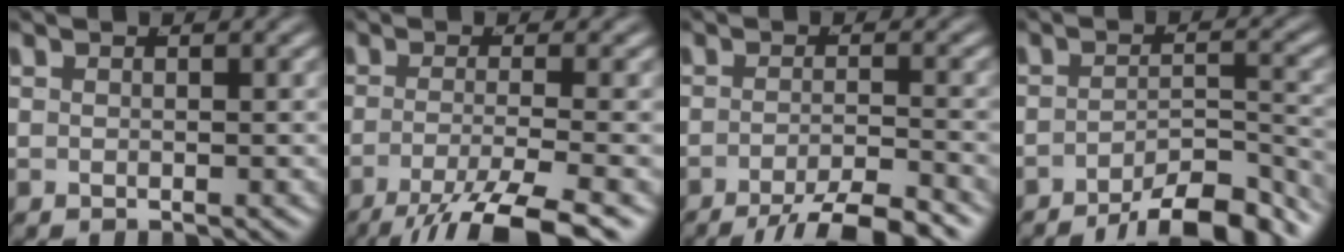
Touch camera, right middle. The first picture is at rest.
{"total": 7.3, "force": [-4.5, 1.7, 5.5], "torque": [-0.092, -0.035, -0.051]}
{"total": 7.4, "force": [-6.0, 1.7, 3.9], "torque": [-0.048, -0.016, -0.087]}
{"total": 8.2, "force": [-6.9, 1.7, 4.0], "torque": [-0.031, -0.015, -0.100]}